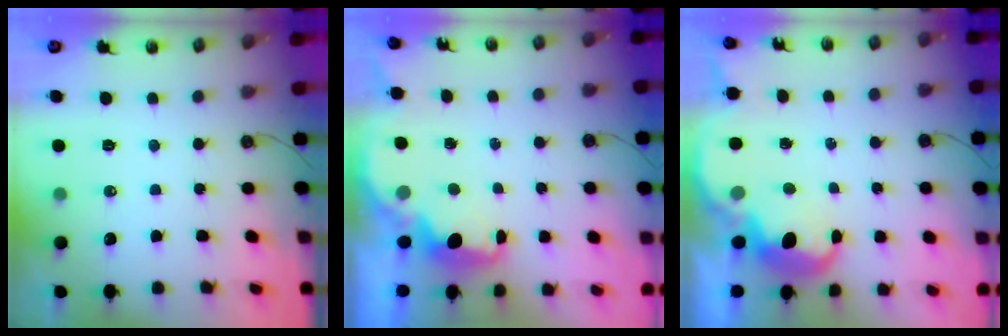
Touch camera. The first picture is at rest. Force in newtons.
{"total": 2.4, "press": 2.2, "slide": 0.8}
{"total": 5.0, "press": 5.0, "slide": 0.7}